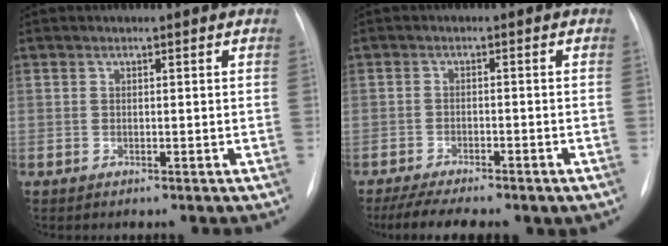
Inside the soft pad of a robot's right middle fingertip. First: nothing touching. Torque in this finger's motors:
{"motor_torque": [1.08, -1.05, 0.18, 0.08]}